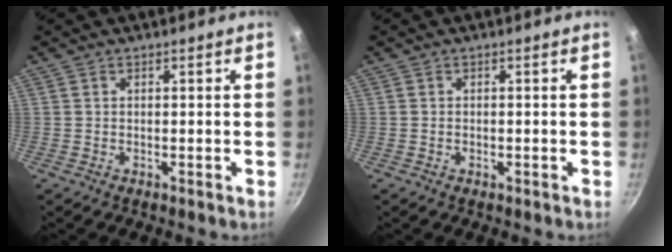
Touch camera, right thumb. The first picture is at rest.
{"total": 0.8, "force": [-0.3, 0.4, 0.5], "torque": [-0.009, 0.002, -0.004]}